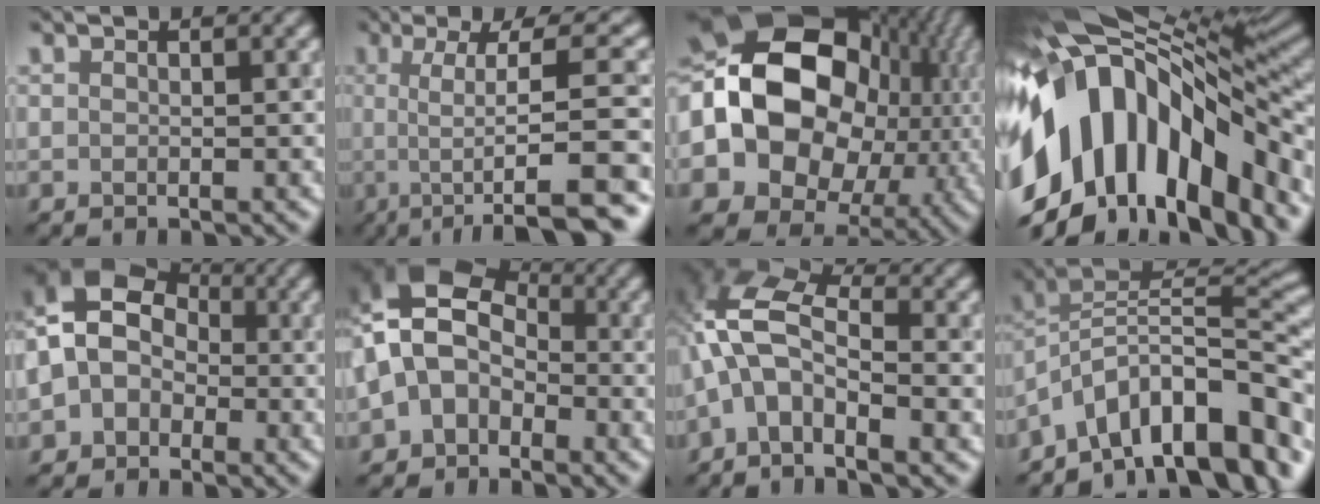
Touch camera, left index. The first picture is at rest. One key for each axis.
{"total": 10.8, "fx": -0.7, "fy": 2.7, "fz": 10.4, "tx": -0.131, "ty": 0.022, "tz": -0.003}
{"total": 21.2, "fx": 0.9, "fy": 17.0, "fz": 12.6, "tx": -0.258, "ty": 0.013, "tz": 0.019}
{"total": 15.7, "fx": -4.6, "fy": 9.0, "fz": 12.0, "tx": -0.218, "ty": 0.021, "tz": -0.075}
{"total": 9.4, "fx": 0.1, "fy": 8.2, "fz": 4.7, "tx": -0.103, "ty": 0.050, "tz": -0.032}
{"total": 8.2, "fx": -1.3, "fy": 6.6, "fz": 4.7, "tx": -0.073, "ty": 0.025, "tz": -0.037}
{"total": 7.4, "fx": -1.6, "fy": 3.6, "fz": 6.2, "tx": -0.133, "ty": 0.032, "tz": -0.034}
{"total": 12.5, "fx": -6.7, "fy": 5.6, "fz": 9.0, "tx": -0.145, "ty": 0.037, "tz": -0.103}